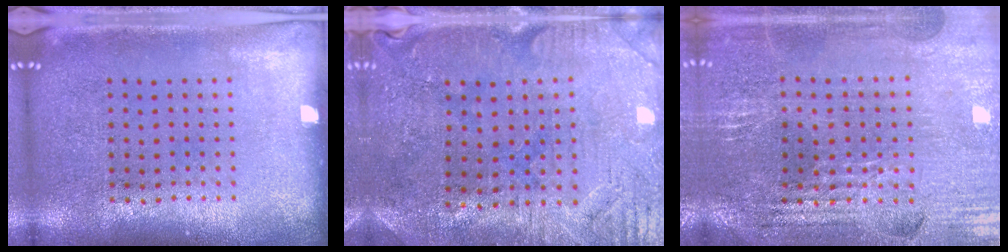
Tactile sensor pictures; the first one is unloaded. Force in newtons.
{"total": 0.8, "press": 0.6, "slide": 0.5}
{"total": 2.8, "press": 2.8, "slide": 0.5}